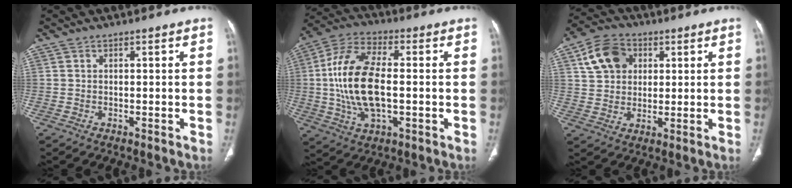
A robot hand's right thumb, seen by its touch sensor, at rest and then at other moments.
{"total": 16.8, "force": [-0.3, 8.2, 14.7], "torque": [-0.299, 0.015, -0.006]}
{"total": 10.0, "force": [3.4, 7.7, 5.3], "torque": [-0.078, 0.003, 0.060]}